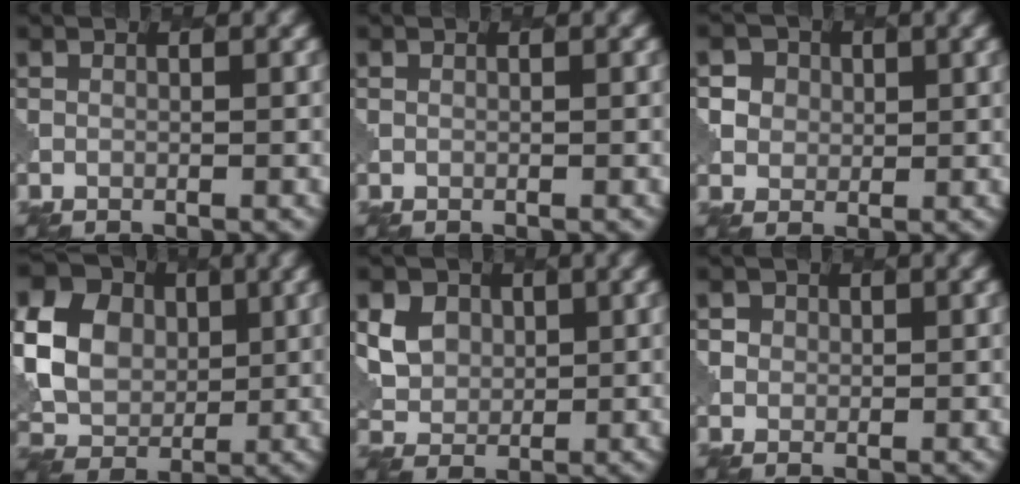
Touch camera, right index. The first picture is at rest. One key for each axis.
{"total": 0.0}
{"total": 4.8, "fx": 2.4, "fy": 3.9, "fz": 1.4, "tx": -0.027, "ty": 0.016, "tz": 0.031}
{"total": 10.8, "fx": 2.1, "fy": 9.0, "fz": 5.6, "tx": -0.144, "ty": 0.021, "tz": 0.029}
{"total": 8.0, "fx": 3.4, "fy": 6.2, "fz": 3.8, "tx": -0.082, "ty": 0.026, "tz": 0.047}
{"total": 1.8, "fx": 1.0, "fy": 1.5, "fz": 0.1, "tx": 0.001, "ty": 0.006, "tz": 0.009}